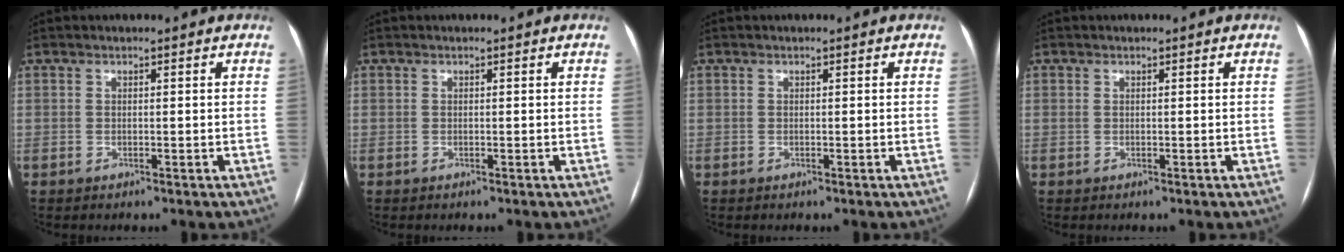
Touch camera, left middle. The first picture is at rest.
{"total": 0.0}
{"total": 0.0}
{"total": 0.0}